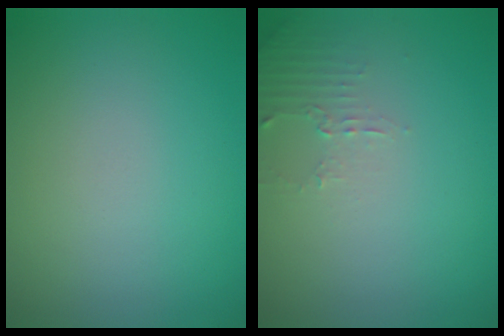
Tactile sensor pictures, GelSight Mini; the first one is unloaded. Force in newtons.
{"total": 1.4, "press": 1.4, "slide": 0.4}